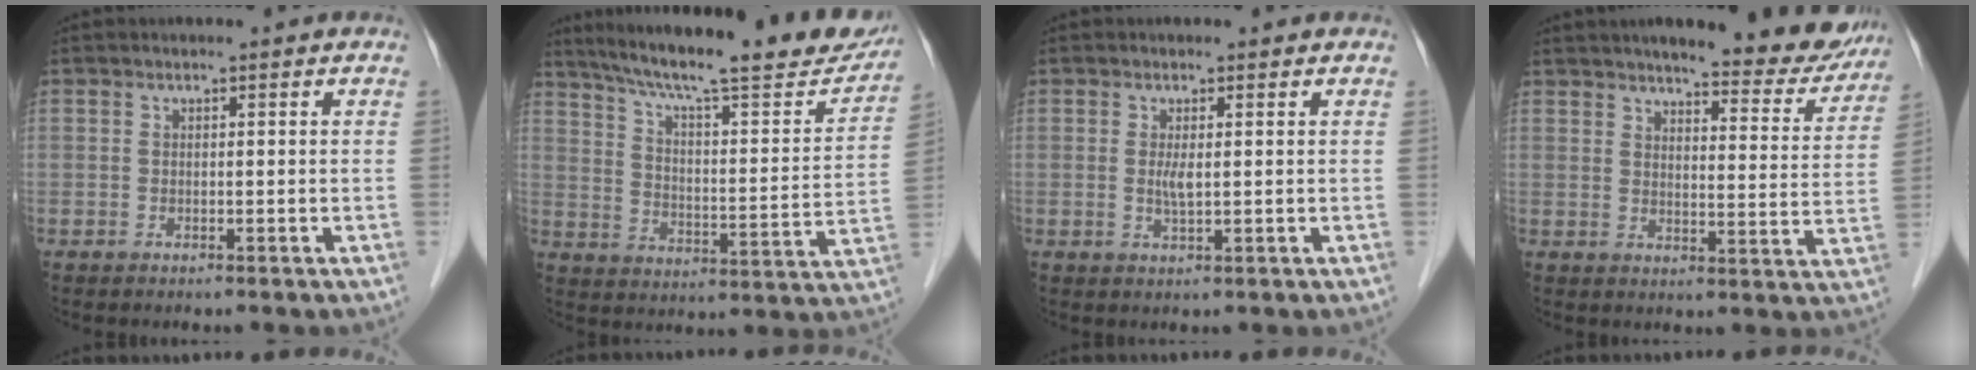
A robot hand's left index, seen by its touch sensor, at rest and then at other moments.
{"total": 24.5, "force": [21.1, 3.2, 12.0], "torque": [-0.193, -0.024, 0.288]}
{"total": 1.9, "force": [0.2, 0.3, 1.9], "torque": [-0.042, -0.003, 0.006]}
{"total": 14.7, "force": [12.9, 2.8, 6.5], "torque": [-0.066, -0.022, 0.151]}